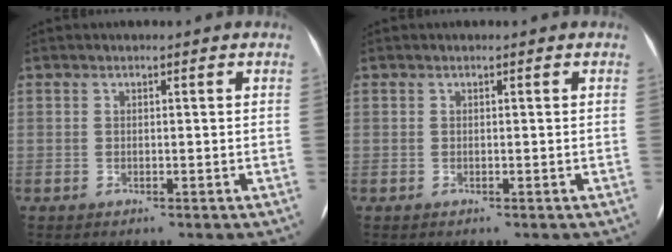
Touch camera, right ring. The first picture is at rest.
{"total": 0.0}